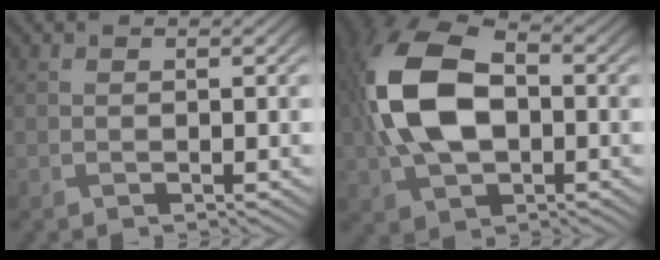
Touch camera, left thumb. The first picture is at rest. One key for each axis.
{"total": 12.9, "fx": 0.1, "fy": 8.0, "fz": 10.1, "tx": -0.244, "ty": 0.013, "tz": -0.004}